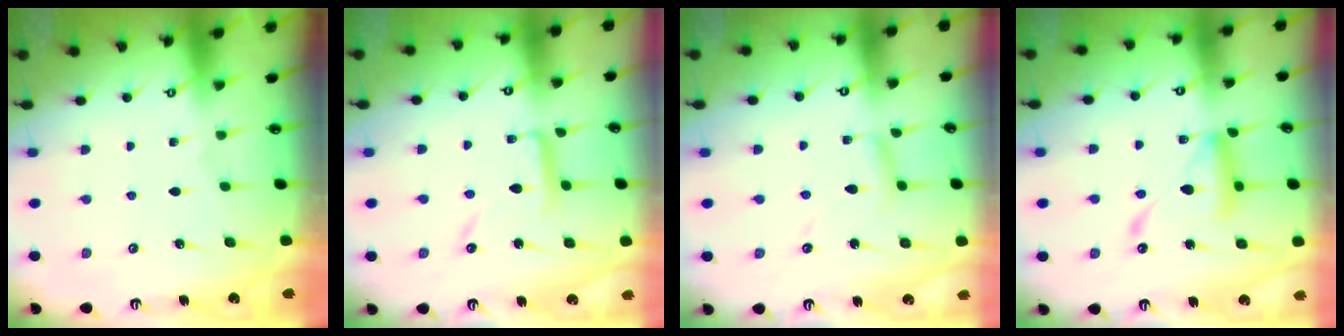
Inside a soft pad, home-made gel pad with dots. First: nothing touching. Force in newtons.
{"total": 9.2, "press": 9.2, "slide": 0.6}
{"total": 4.4, "press": 4.4, "slide": 0.4}
{"total": 13.8, "press": 13.7, "slide": 1.2}